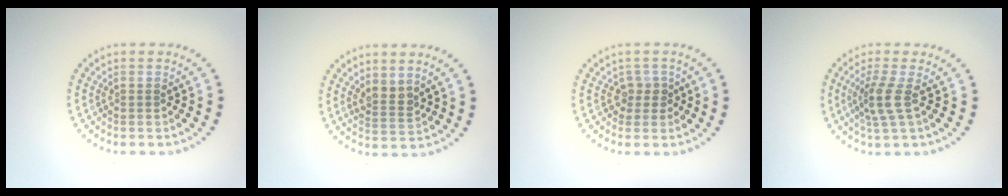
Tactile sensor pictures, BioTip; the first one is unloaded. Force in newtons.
{"total": 2.0, "press": 1.7, "slide": 1.2}
{"total": 1.5, "press": 1.1, "slide": 1.0}
{"total": 2.5, "press": 1.9, "slide": 1.7}